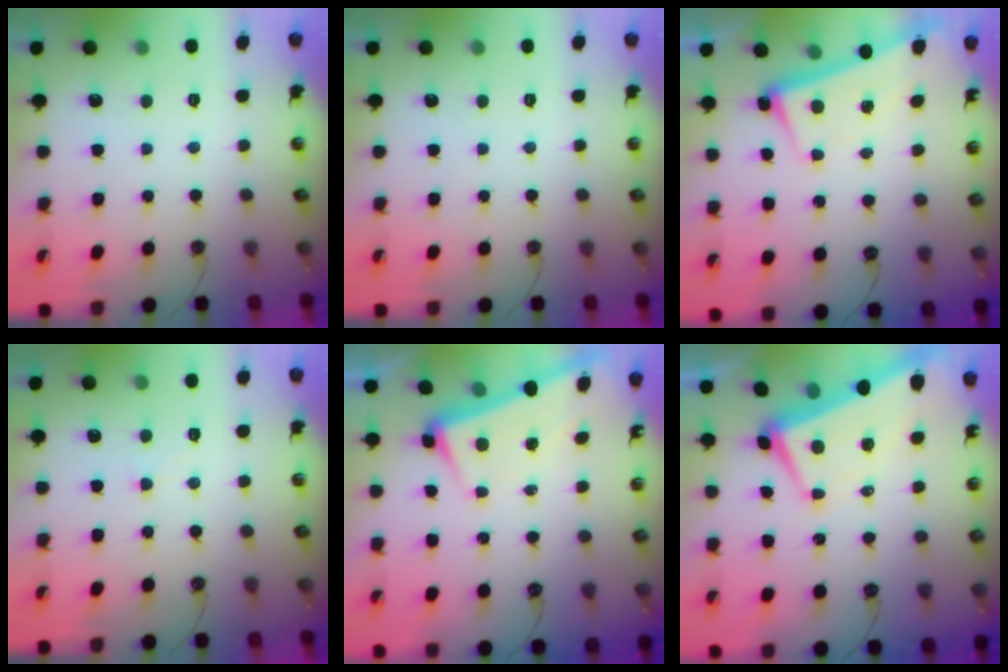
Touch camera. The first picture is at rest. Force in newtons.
{"total": 0.0}
{"total": 2.6, "press": 2.4, "slide": 0.9}
{"total": 1.9, "press": 1.9, "slide": 0.4}
{"total": 3.0, "press": 2.9, "slide": 0.8}
{"total": 2.0, "press": 1.6, "slide": 1.2}